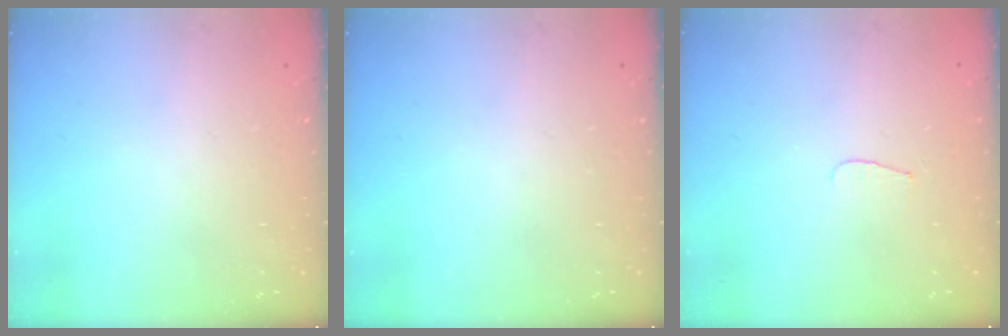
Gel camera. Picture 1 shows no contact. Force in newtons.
{"total": 0.0}
{"total": 3.3, "press": 3.3, "slide": 0.4}